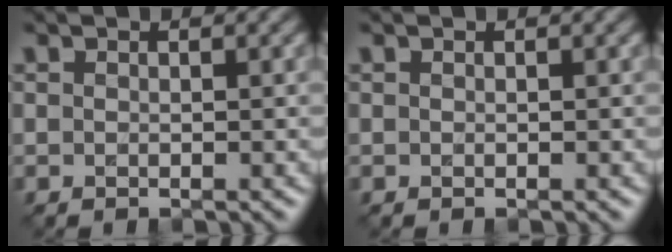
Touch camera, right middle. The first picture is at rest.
{"total": 0.0}